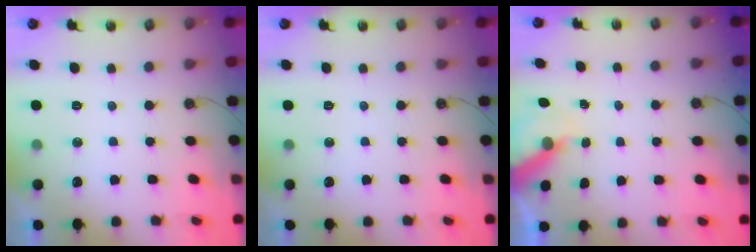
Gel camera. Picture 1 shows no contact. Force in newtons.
{"total": 0.0}
{"total": 6.5, "press": 6.5, "slide": 0.1}